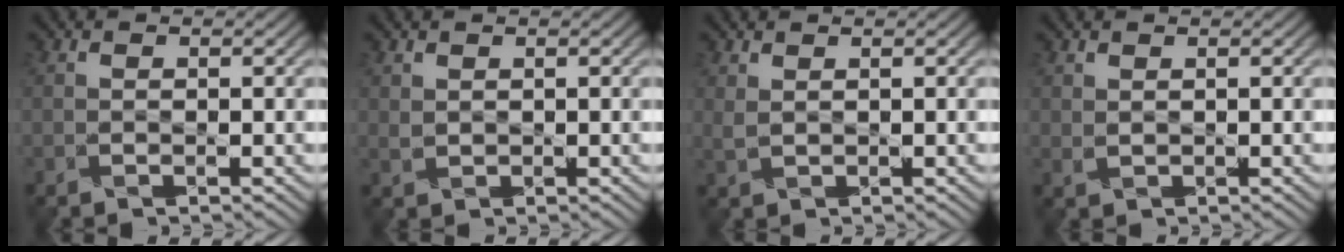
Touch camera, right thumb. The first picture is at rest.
{"total": 1.4, "force": [1.2, 0.4, -0.5], "torque": [0.005, -0.001, 0.027]}
{"total": 1.3, "force": [1.2, 0.4, 0.4], "torque": [-0.018, 0.001, 0.028]}
{"total": 1.0, "force": [1.0, 0.2, -0.3], "torque": [0.002, 0.000, 0.023]}